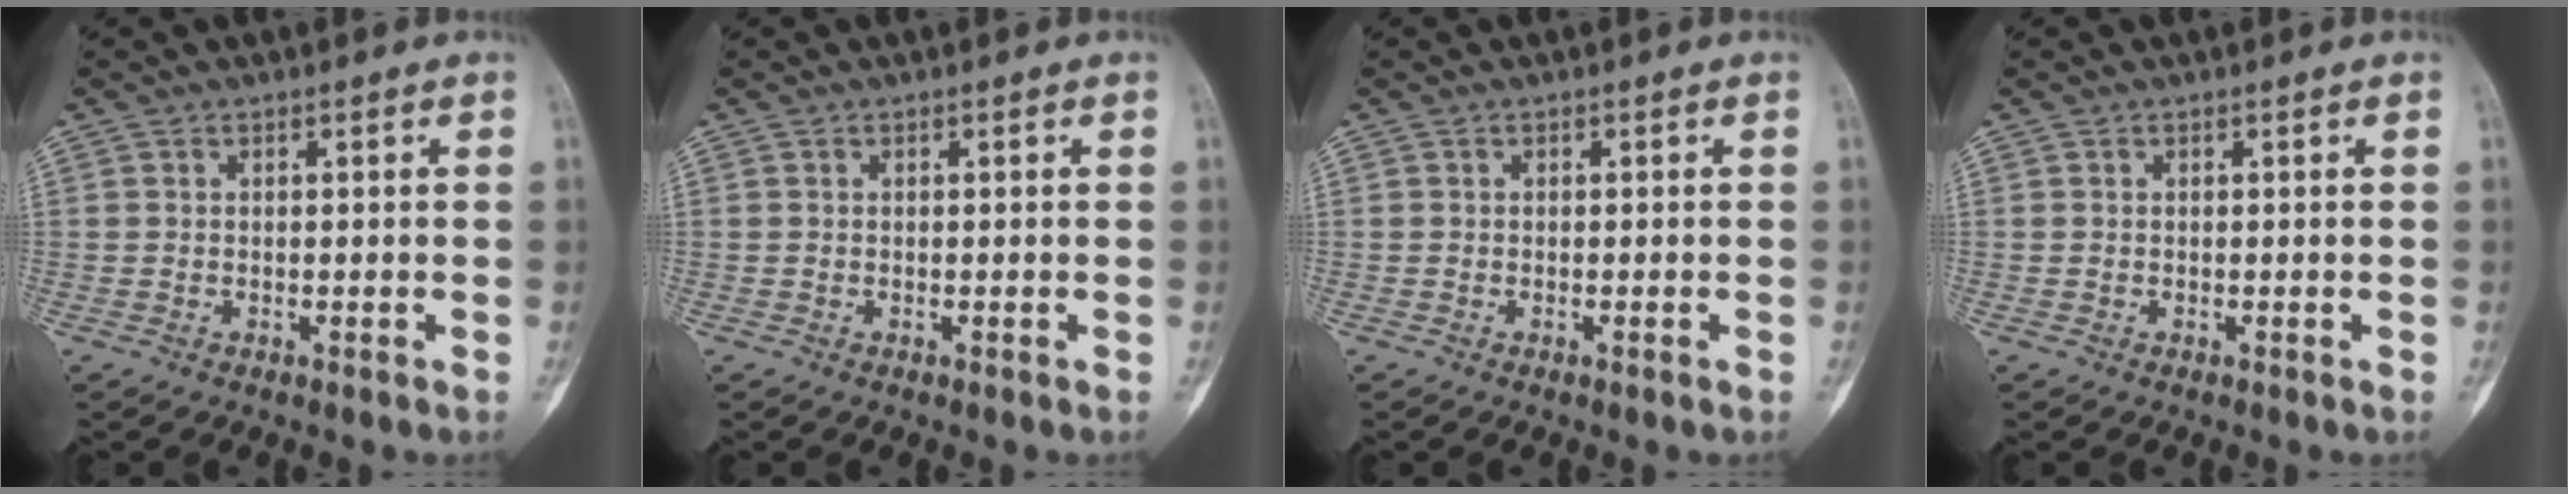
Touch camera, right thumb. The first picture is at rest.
{"total": 0.0}
{"total": 0.6, "force": [-0.3, 0.1, 0.5], "torque": [-0.010, -0.001, -0.002]}
{"total": 0.0}